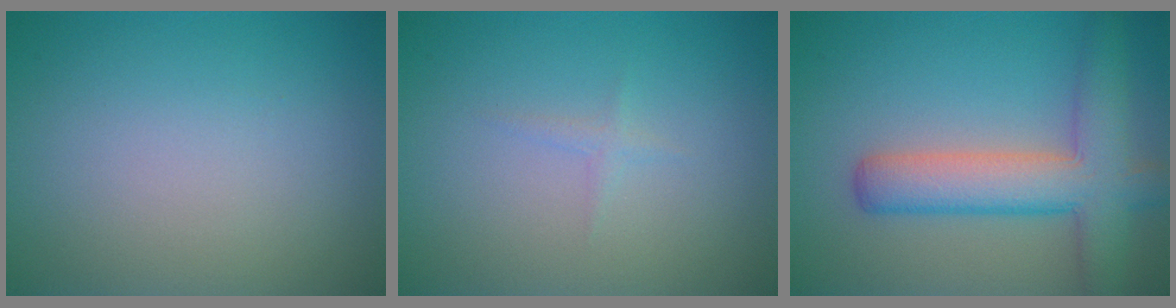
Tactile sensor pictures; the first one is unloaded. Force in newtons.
{"total": 0.7, "press": 0.7, "slide": 0.1}
{"total": 6.5, "press": 6.5, "slide": 0.3}